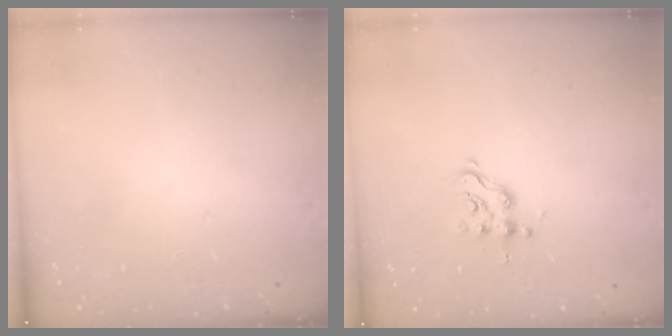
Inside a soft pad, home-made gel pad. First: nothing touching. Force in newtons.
{"total": 5.7, "press": 5.7, "slide": 0.1}